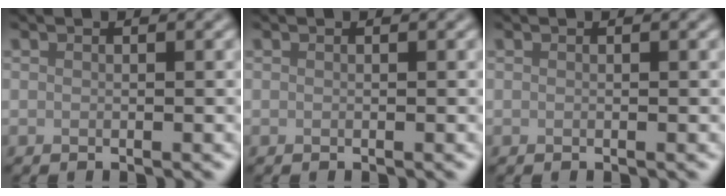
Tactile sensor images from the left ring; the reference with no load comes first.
{"total": 0.0}
{"total": 0.0}